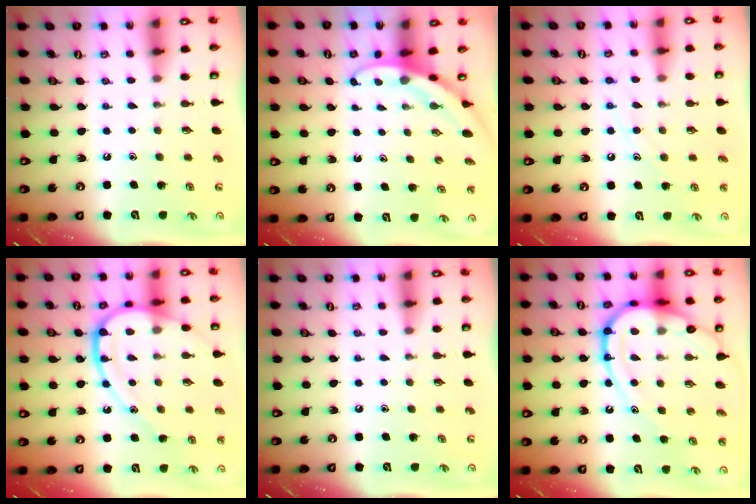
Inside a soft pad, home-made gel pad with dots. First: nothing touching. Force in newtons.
{"total": 2.8, "press": 2.8, "slide": 0.1}
{"total": 8.4, "press": 8.4, "slide": 0.7}
{"total": 15.8, "press": 15.8, "slide": 1.5}
{"total": 0.0}
{"total": 18.4, "press": 18.3, "slide": 1.8}